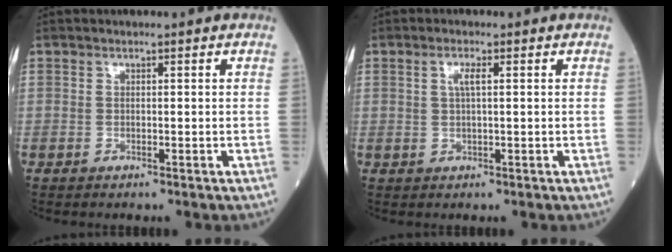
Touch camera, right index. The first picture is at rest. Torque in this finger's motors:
{"motor_torque": [0.09, 0.00, 0.03, 0.03]}